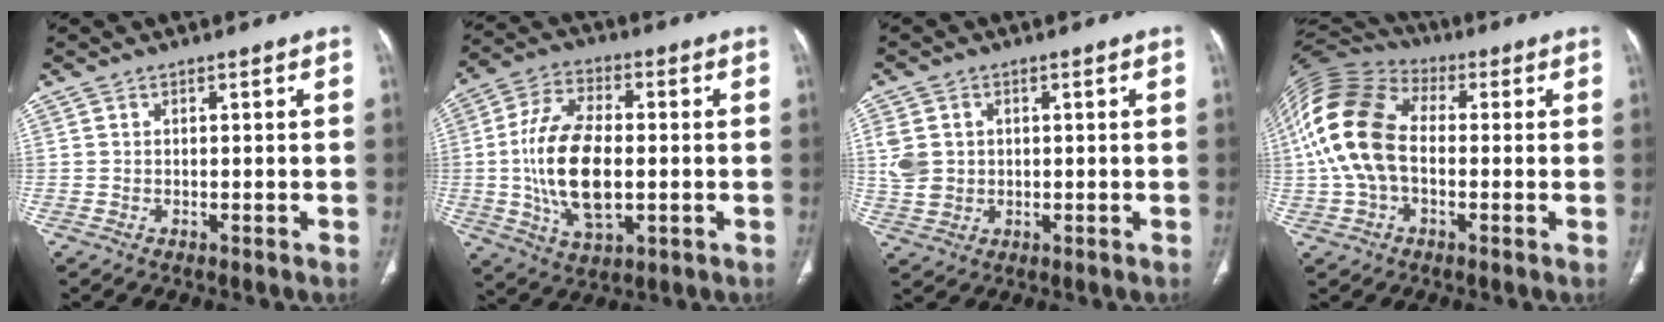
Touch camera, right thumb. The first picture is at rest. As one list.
[{"total": 16.6, "force": [-1.1, 8.7, 14.1], "torque": [-0.268, 0.005, -0.017]}, {"total": 5.9, "force": [0.9, 4.9, 3.2], "torque": [-0.057, 0.002, 0.025]}, {"total": 16.5, "force": [-0.2, 10.6, 12.6], "torque": [-0.270, 0.037, -0.011]}]